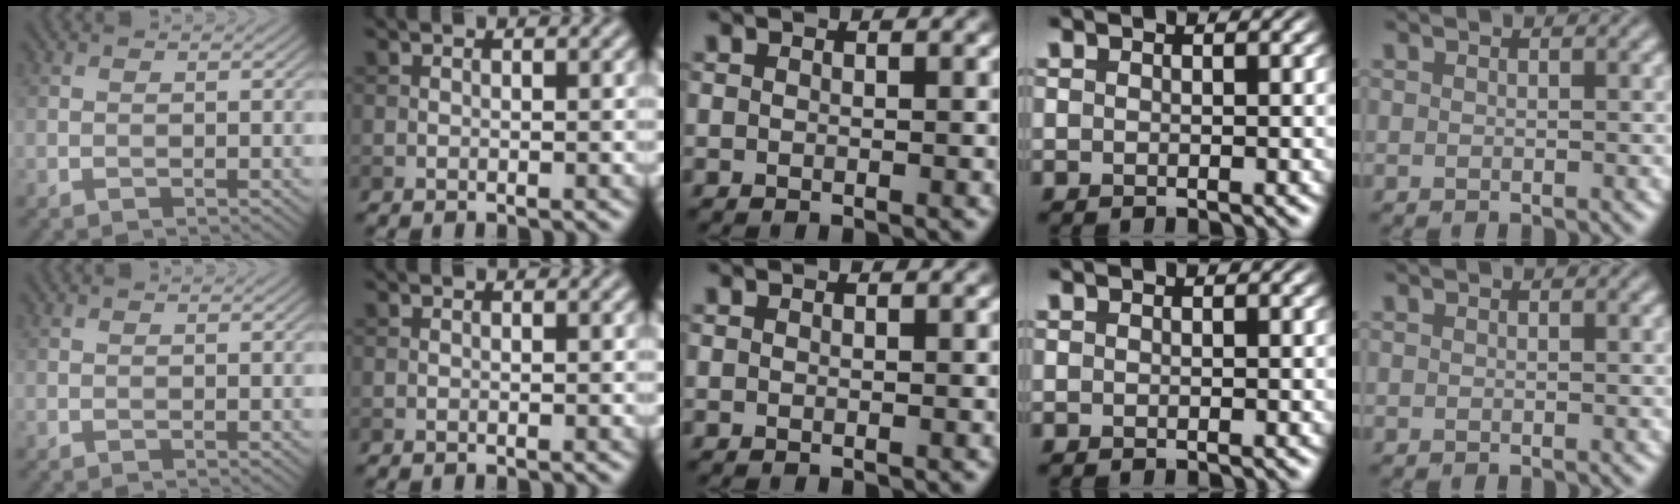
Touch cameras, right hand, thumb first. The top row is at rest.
{}